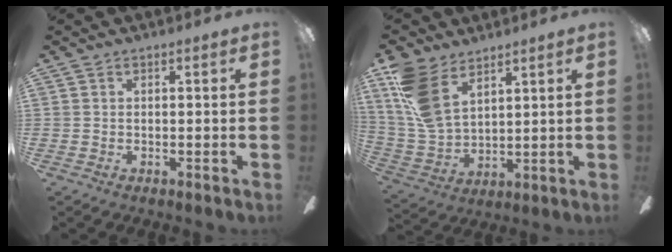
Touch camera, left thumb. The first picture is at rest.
{"total": 13.9, "force": [8.1, 7.4, 8.5], "torque": [-0.207, -0.028, 0.156]}